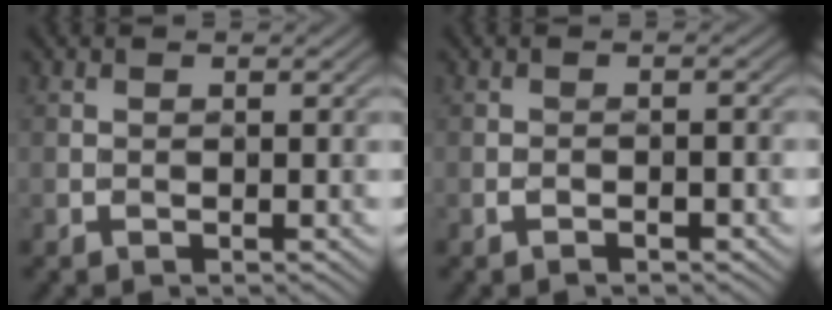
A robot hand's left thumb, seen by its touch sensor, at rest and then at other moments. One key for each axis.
{"total": 1.2, "fx": -1.0, "fy": 0.2, "fz": 0.7, "tx": -0.014, "ty": 0.000, "tz": -0.016}